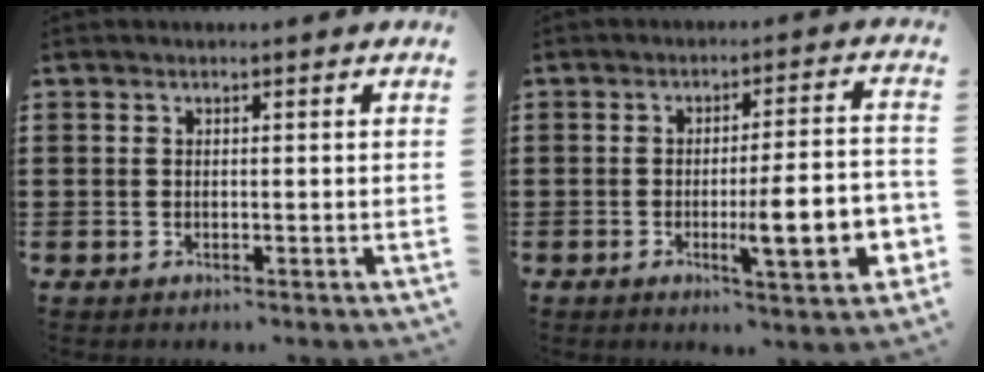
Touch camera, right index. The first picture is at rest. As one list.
[{"total": 10.8, "force": [-2.7, 2.2, 10.2], "torque": [-0.152, -0.010, -0.044]}]